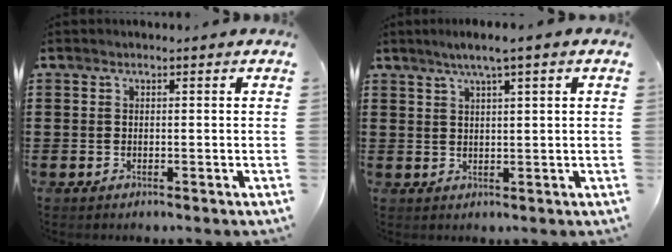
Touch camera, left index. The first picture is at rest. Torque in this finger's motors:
{"motor_torque": [1.43, -0.14, 0.46, 0.13]}